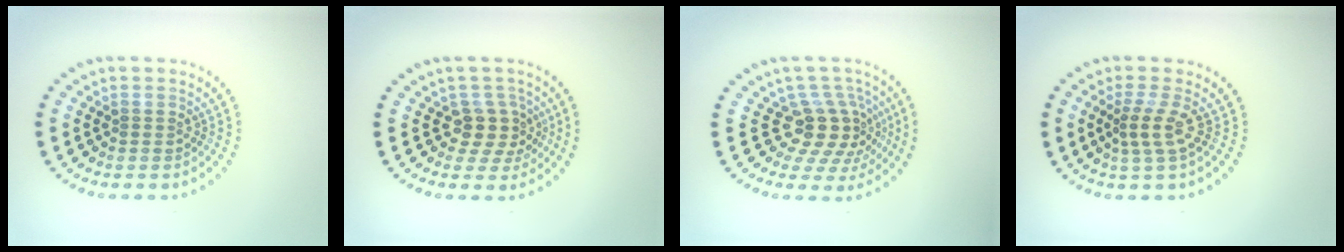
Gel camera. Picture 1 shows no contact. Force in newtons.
{"total": 2.9, "press": 2.4, "slide": 1.7}
{"total": 4.4, "press": 3.3, "slide": 3.0}
{"total": 2.3, "press": 1.6, "slide": 1.7}